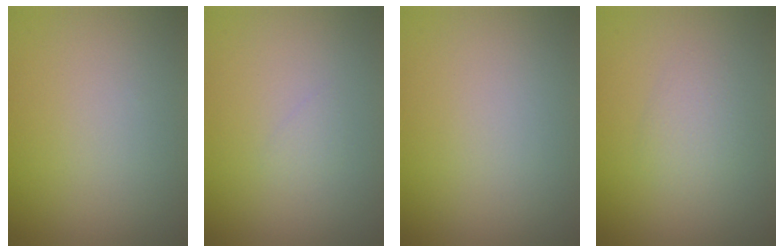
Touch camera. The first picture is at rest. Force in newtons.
{"total": 0.6, "press": 0.6, "slide": 0.1}
{"total": 0.0}
{"total": 1.6, "press": 1.6, "slide": 0.1}